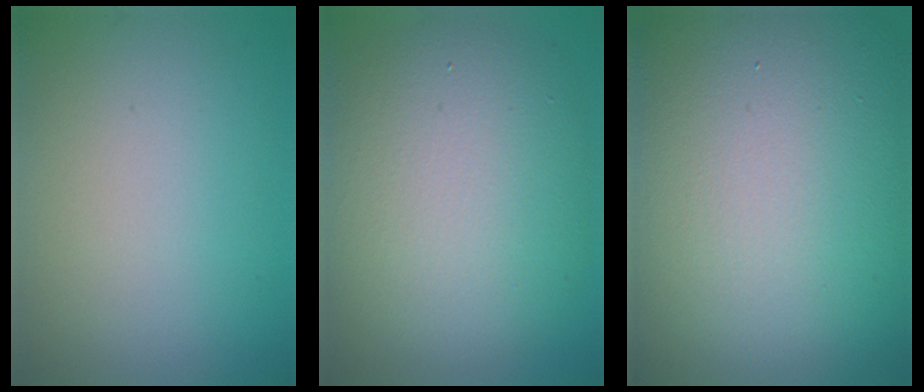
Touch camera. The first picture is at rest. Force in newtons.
{"total": 10.5, "press": 10.5, "slide": 0.6}
{"total": 23.8, "press": 23.8, "slide": 0.7}